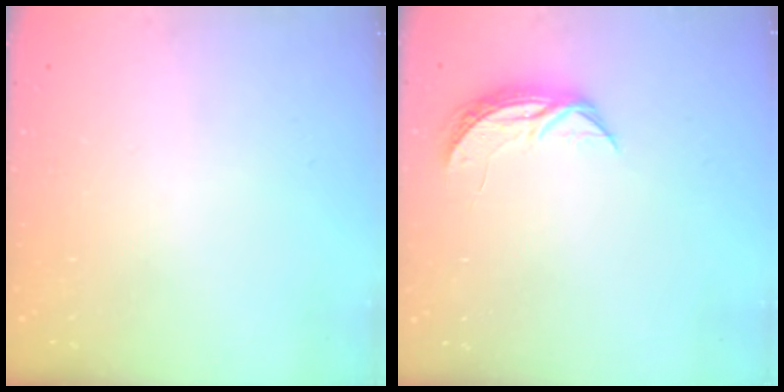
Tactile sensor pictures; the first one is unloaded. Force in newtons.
{"total": 5.8, "press": 5.8, "slide": 0.6}